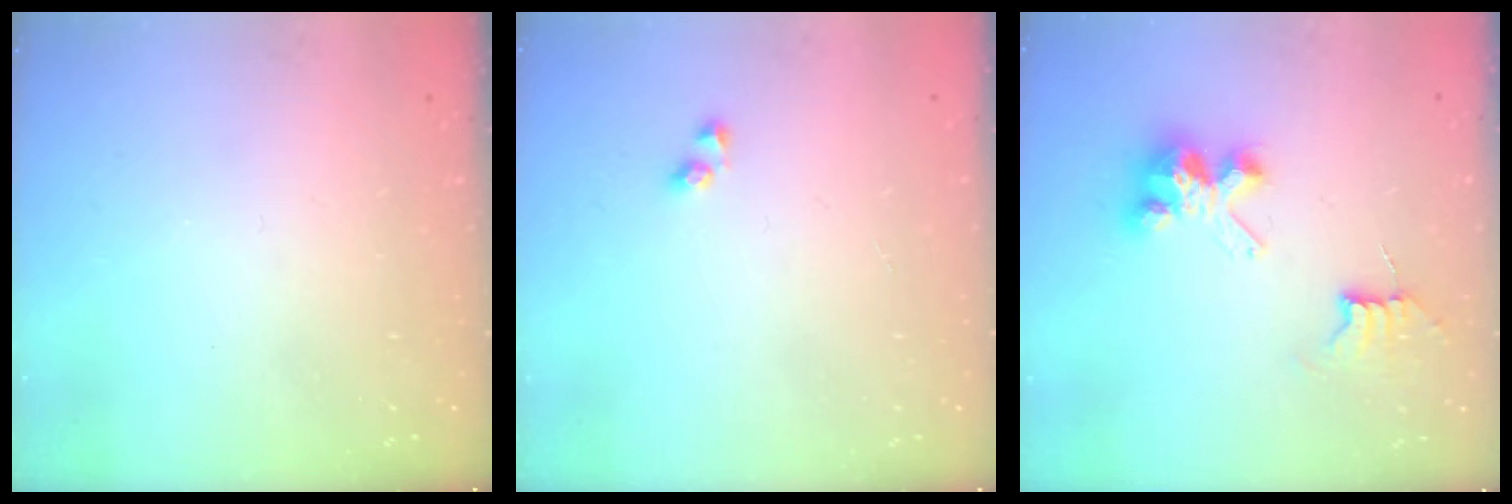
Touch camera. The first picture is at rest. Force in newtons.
{"total": 2.4, "press": 2.0, "slide": 1.3}
{"total": 7.5, "press": 7.5, "slide": 0.6}